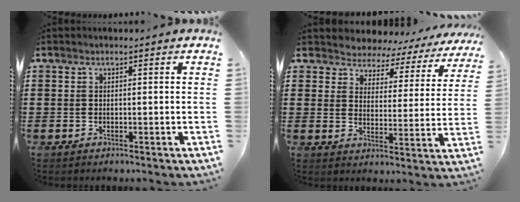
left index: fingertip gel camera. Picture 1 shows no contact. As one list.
[{"total": 3.4, "force": [3.2, 0.9, -0.3], "torque": [-0.020, -0.024, 0.048]}]